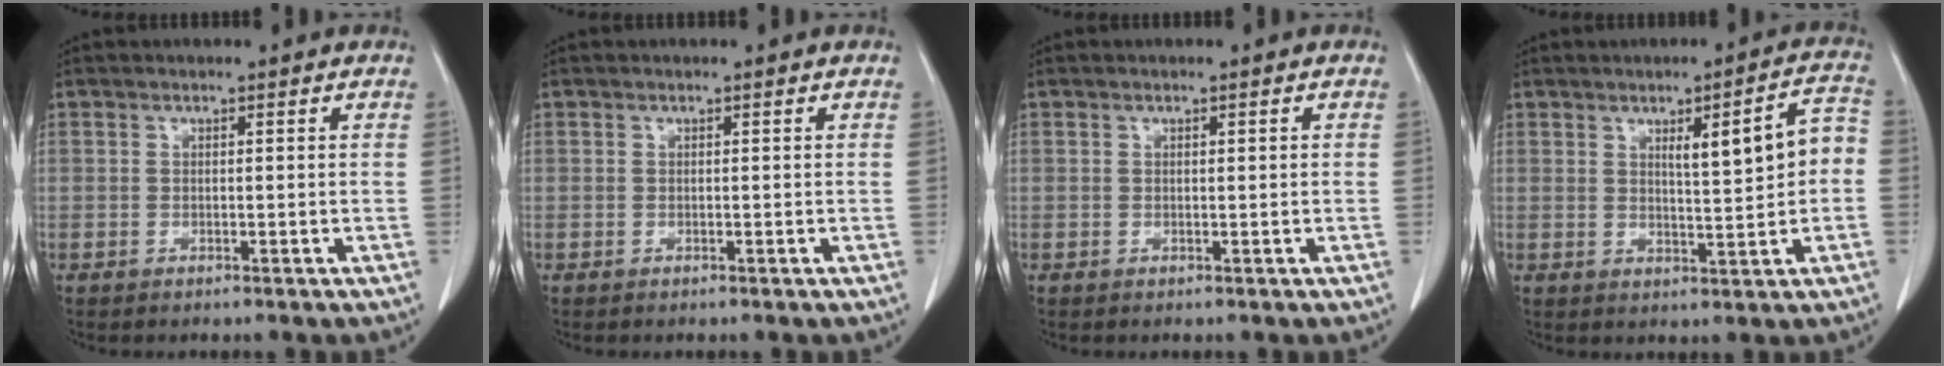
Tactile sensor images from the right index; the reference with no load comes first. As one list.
[{"total": 0.0}, {"total": 0.5, "force": [0.1, 0.1, 0.5], "torque": [-0.009, 0.001, 0.003]}, {"total": 7.6, "force": [0.8, 1.2, 7.4], "torque": [-0.104, 0.022, 0.017]}]